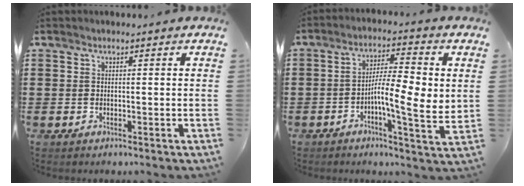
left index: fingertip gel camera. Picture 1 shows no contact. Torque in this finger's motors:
{"motor_torque": [1.76, 0.38, 0.38, 0.11]}